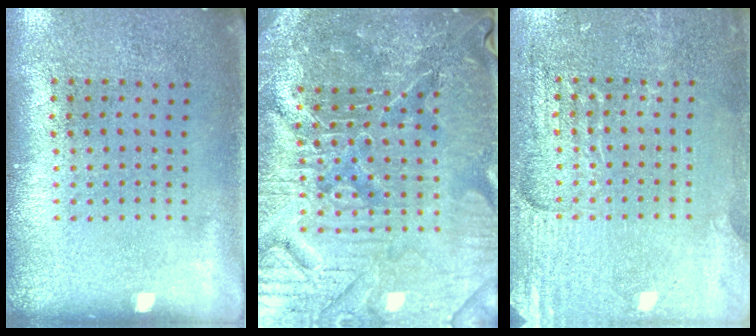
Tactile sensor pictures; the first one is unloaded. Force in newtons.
{"total": 6.0, "press": 5.5, "slide": 2.3}
{"total": 3.3, "press": 3.3, "slide": 0.7}